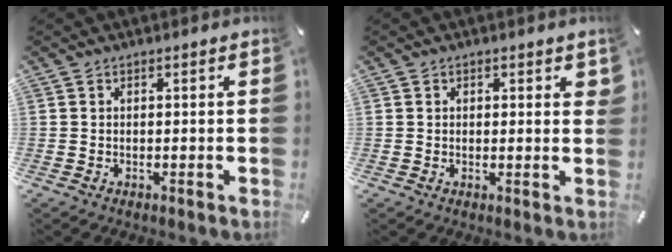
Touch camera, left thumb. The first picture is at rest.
{"total": 1.3, "force": [0.6, 0.8, 0.8], "torque": [0.000, -0.002, 0.007]}